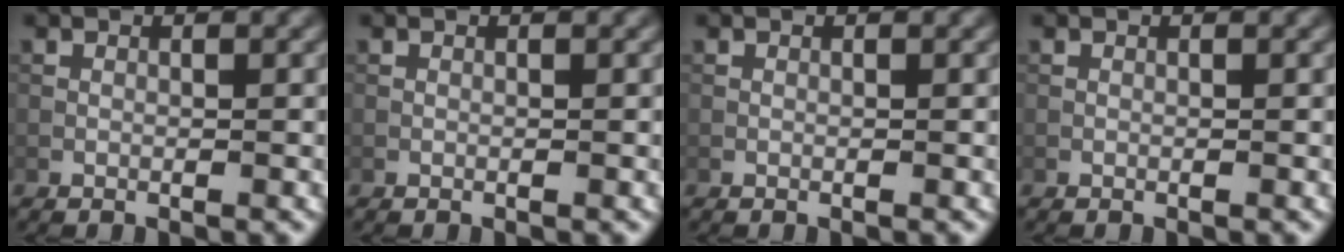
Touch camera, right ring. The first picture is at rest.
{"total": 0.0}
{"total": 0.0}
{"total": 0.0}